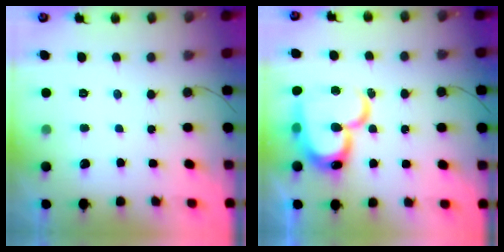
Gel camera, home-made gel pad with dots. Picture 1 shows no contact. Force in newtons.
{"total": 21.3, "press": 21.3, "slide": 1.9}